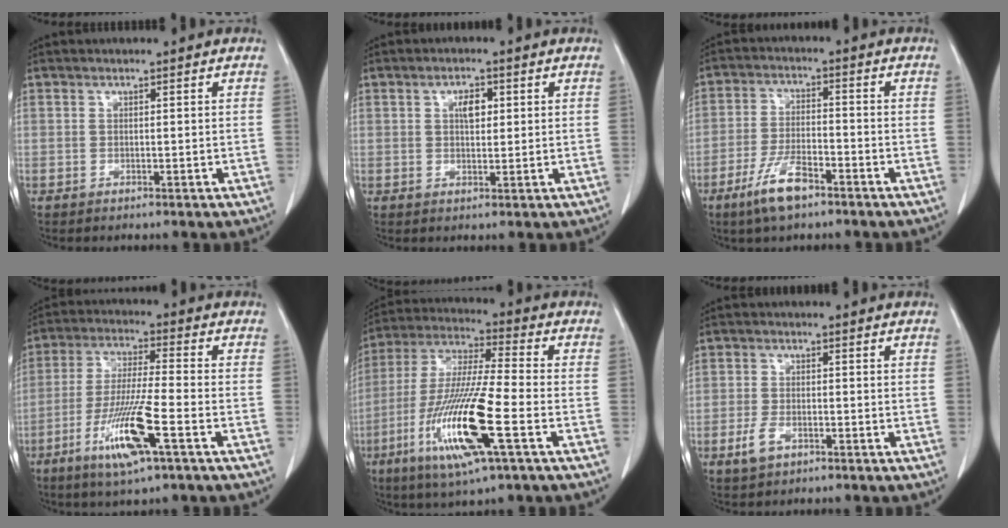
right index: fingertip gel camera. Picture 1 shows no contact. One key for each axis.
{"total": 2.9, "fx": 0.9, "fy": 1.4, "fz": 2.4, "tx": -0.041, "ty": 0.001, "tz": 0.014}
{"total": 7.4, "fx": -4.7, "fy": 2.1, "fz": 5.2, "tx": -0.107, "ty": -0.007, "tz": -0.086}
{"total": 12.0, "fx": -5.2, "fy": 0.6, "fz": 10.8, "tx": -0.214, "ty": -0.021, "tz": -0.096}
{"total": 17.3, "fx": -6.0, "fy": 1.1, "fz": 16.2, "tx": -0.338, "ty": -0.022, "tz": -0.111}
{"total": 3.3, "fx": -1.6, "fy": 1.9, "fz": 2.2, "tx": -0.047, "ty": 0.000, "tz": -0.024}